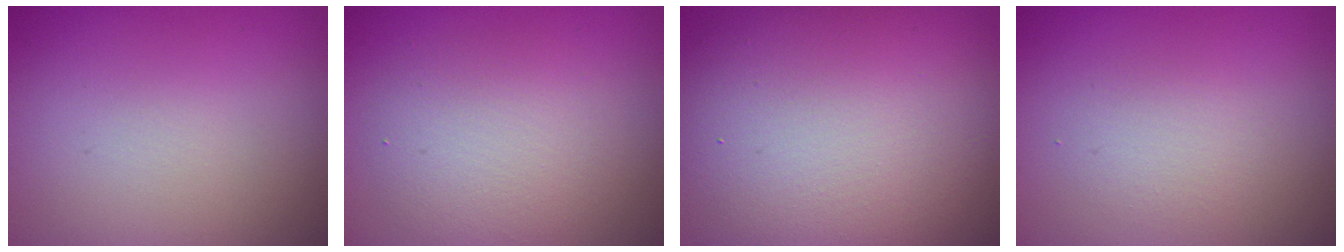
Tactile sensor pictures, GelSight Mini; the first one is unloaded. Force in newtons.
{"total": 4.0, "press": 4.0, "slide": 0.1}
{"total": 14.3, "press": 14.3, "slide": 0.9}
{"total": 1.6, "press": 1.6, "slide": 0.2}